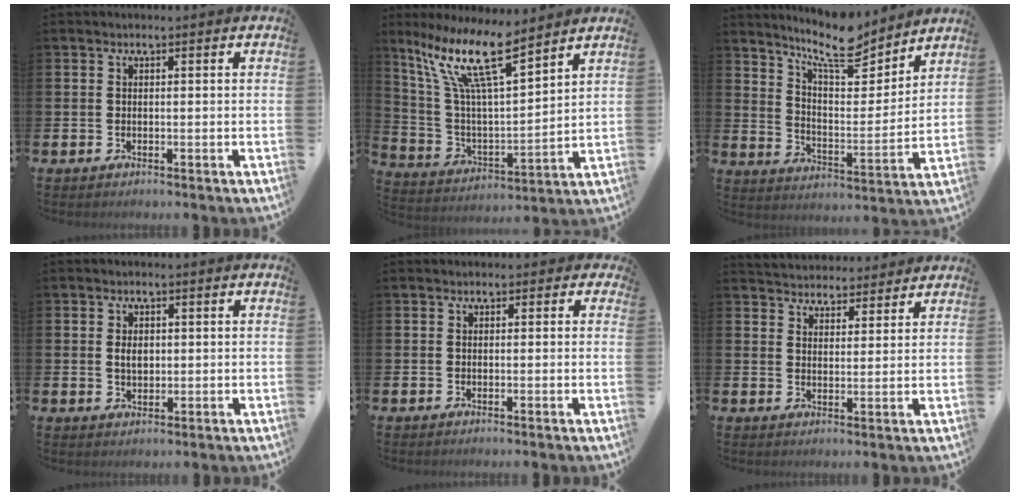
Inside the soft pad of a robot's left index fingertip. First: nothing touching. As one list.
[{"total": 13.0, "force": [9.1, 2.7, 8.9], "torque": [-0.204, -0.038, 0.158]}, {"total": 9.9, "force": [9.0, 2.3, 3.4], "torque": [-0.083, -0.062, 0.161]}, {"total": 2.4, "force": [0.4, 1.6, 1.8], "torque": [-0.021, 0.001, 0.002]}, {"total": 0.7, "force": [-0.1, 0.6, 0.4], "torque": [-0.003, 0.008, -0.005]}, {"total": 4.4, "force": [4.3, 0.9, -0.4], "torque": [-0.004, -0.028, 0.076]}]